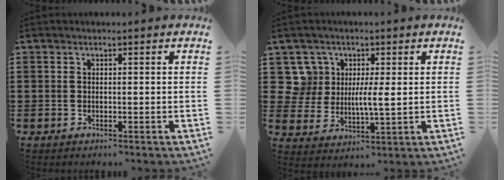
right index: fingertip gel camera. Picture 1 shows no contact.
{"total": 5.6, "force": [1.8, 4.4, 3.0], "torque": [-0.071, 0.012, 0.032]}